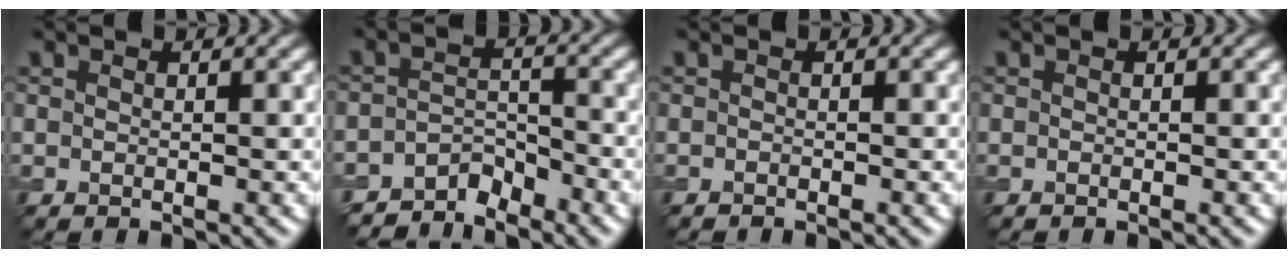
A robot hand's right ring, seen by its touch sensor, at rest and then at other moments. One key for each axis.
{"total": 4.1, "fx": -3.8, "fy": 1.5, "fz": 0.8, "tx": -0.004, "ty": 0.003, "tz": -0.071}
{"total": 0.5, "fx": -0.5, "fy": 0.1, "fz": 0.0, "tx": 0.002, "ty": -0.002, "tz": -0.010}
{"total": 0.0}